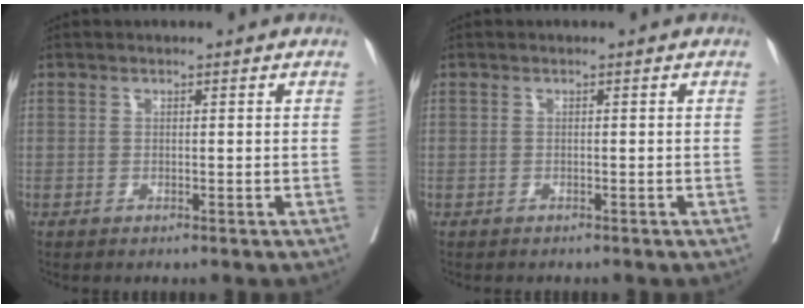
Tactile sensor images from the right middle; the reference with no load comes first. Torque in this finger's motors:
{"motor_torque": [0.35, -0.43, -0.01, 0.00]}